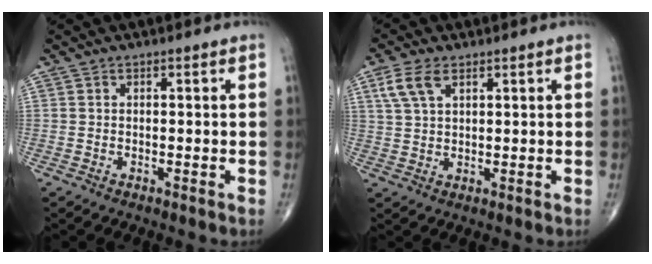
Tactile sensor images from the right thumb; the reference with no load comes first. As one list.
[{"total": 5.5, "force": [2.7, 2.8, 3.8], "torque": [-0.085, 0.003, 0.058]}]